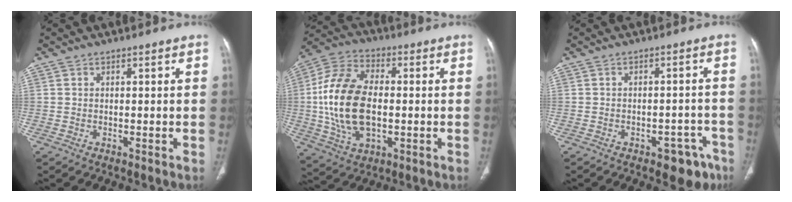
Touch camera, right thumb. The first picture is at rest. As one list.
[{"total": 18.7, "force": [-0.4, 11.1, 15.0], "torque": [-0.296, 0.012, -0.004]}, {"total": 6.7, "force": [-4.2, 3.6, 3.9], "torque": [-0.023, 0.030, -0.049]}]